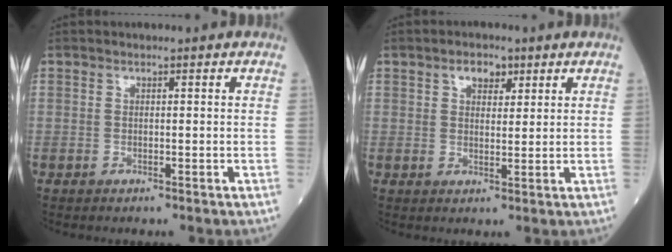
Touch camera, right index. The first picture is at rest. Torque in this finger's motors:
{"motor_torque": [0.00, 0.00, 0.00, 0.04]}